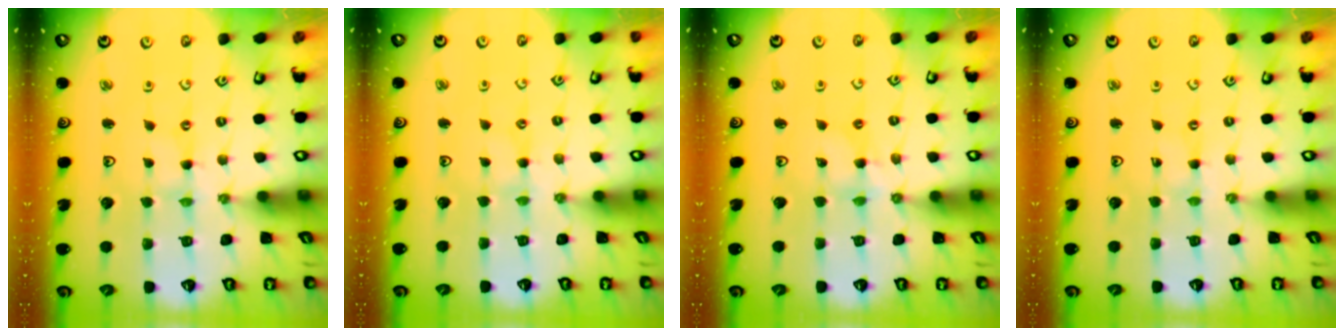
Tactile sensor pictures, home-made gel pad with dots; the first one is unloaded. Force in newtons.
{"total": 1.3, "press": 1.2, "slide": 0.3}
{"total": 4.0, "press": 4.0, "slide": 0.3}
{"total": 0.0}